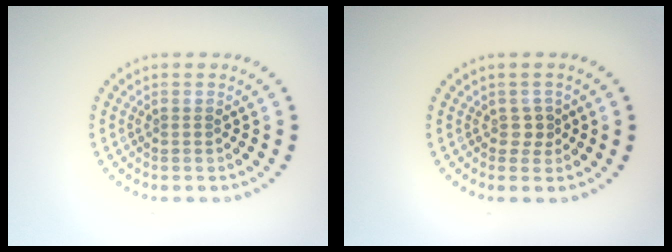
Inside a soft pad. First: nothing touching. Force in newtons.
{"total": 1.2, "press": 1.0, "slide": 0.6}